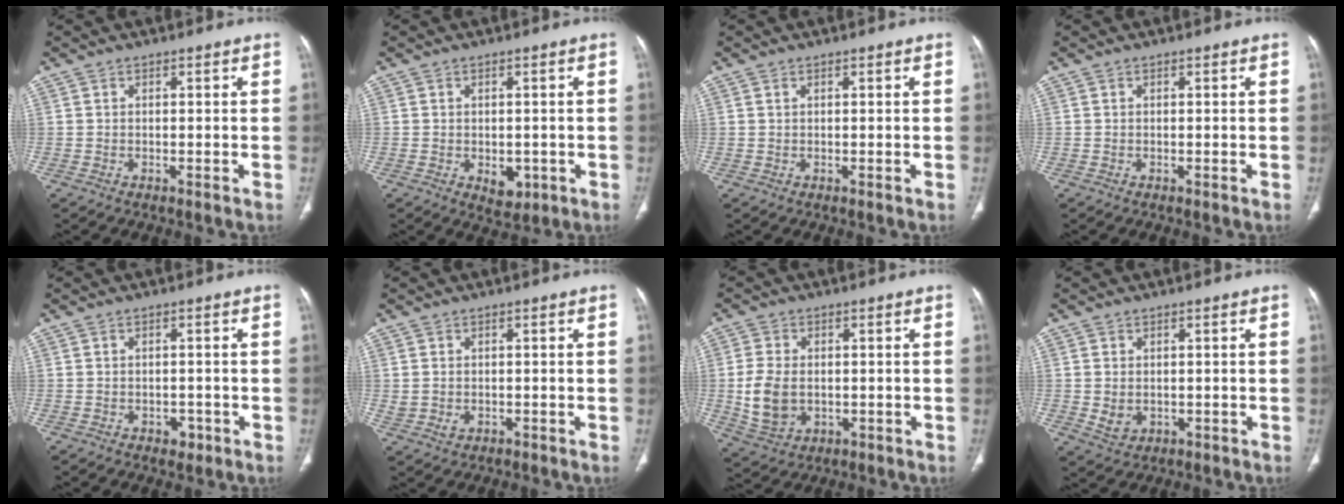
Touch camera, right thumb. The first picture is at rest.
{"total": 4.2, "force": [-1.1, 2.8, 2.9], "torque": [-0.022, -0.003, -0.003]}
{"total": 0.0}
{"total": 0.0}
{"total": 2.4, "force": [-1.1, 1.8, 1.1], "torque": [-0.005, 0.004, -0.010]}
{"total": 2.5, "force": [-0.1, 2.1, 1.3], "torque": [-0.028, 0.000, 0.010]}
{"total": 8.9, "force": [-0.5, 6.3, 6.2], "torque": [-0.118, -0.004, 0.002]}
{"total": 3.3, "force": [-0.1, 2.7, 2.0], "torque": [-0.030, -0.005, 0.010]}